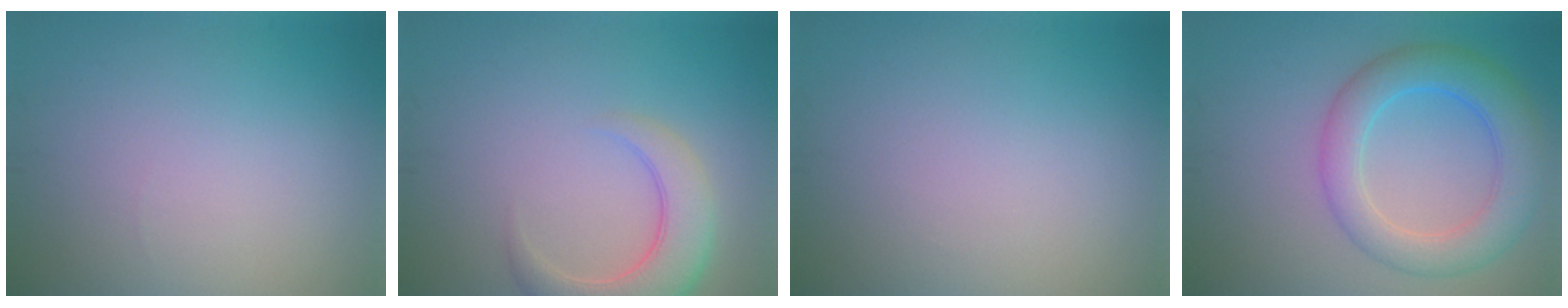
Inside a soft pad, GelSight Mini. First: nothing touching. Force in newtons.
{"total": 5.4, "press": 5.4, "slide": 0.6}
{"total": 0.0}
{"total": 6.0, "press": 6.0, "slide": 0.3}